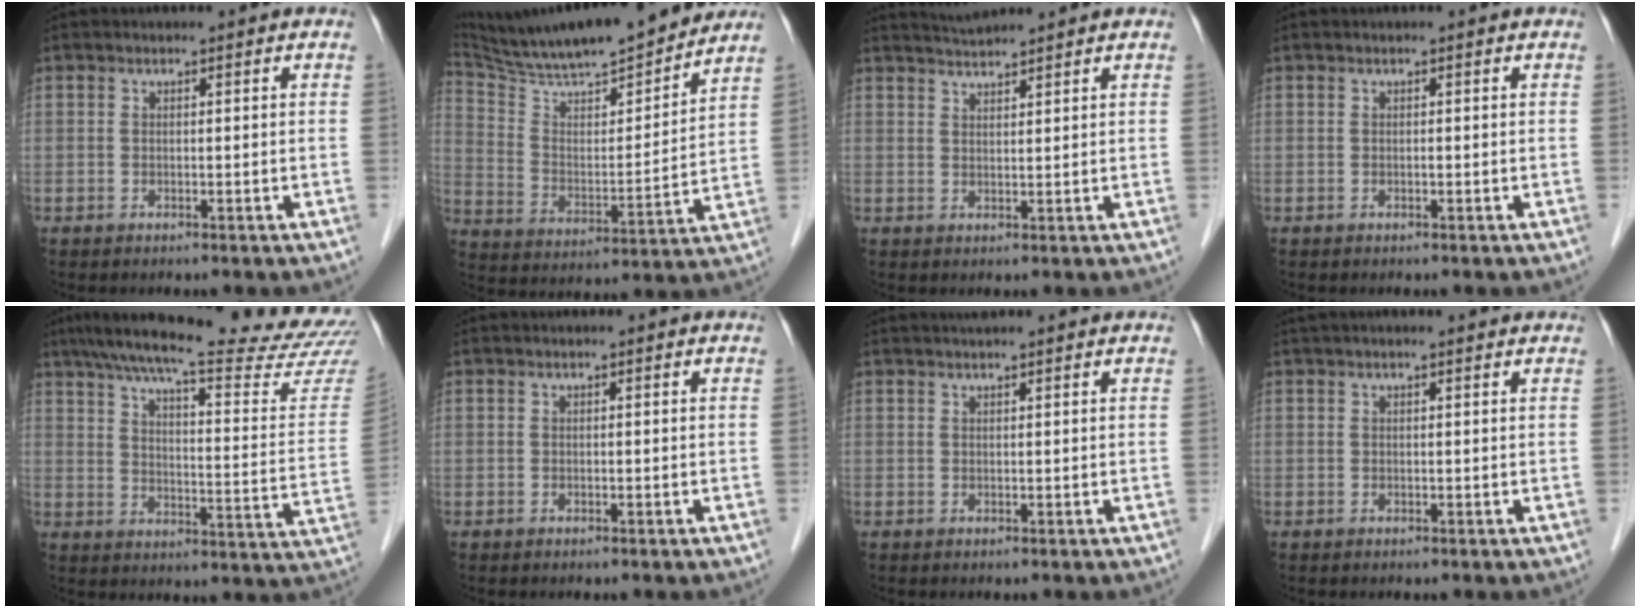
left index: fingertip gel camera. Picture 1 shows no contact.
{"total": 21.9, "force": [19.8, 2.0, 9.4], "torque": [-0.162, 0.003, 0.310]}
{"total": 3.4, "force": [3.3, -0.5, 0.4], "torque": [-0.010, 0.019, 0.064]}
{"total": 0.0}
{"total": 26.4, "force": [24.0, 0.4, 11.0], "torque": [-0.172, -0.079, 0.304]}
{"total": 0.0}
{"total": 4.5, "force": [4.0, 0.1, 2.1], "torque": [-0.027, 0.031, 0.053]}
{"total": 4.7, "force": [4.2, 0.5, 2.0], "torque": [-0.027, 0.036, 0.052]}